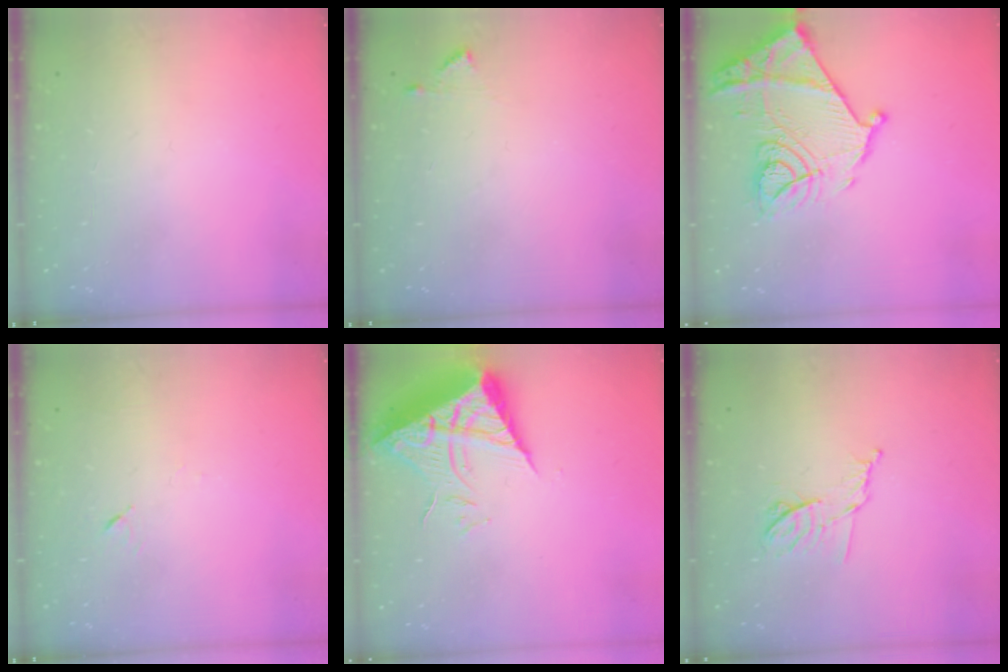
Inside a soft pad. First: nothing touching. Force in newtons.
{"total": 4.4, "press": 4.3, "slide": 0.4}
{"total": 18.1, "press": 18.0, "slide": 1.6}
{"total": 4.2, "press": 4.1, "slide": 0.7}
{"total": 9.7, "press": 9.6, "slide": 0.8}
{"total": 9.4, "press": 9.4, "slide": 0.7}